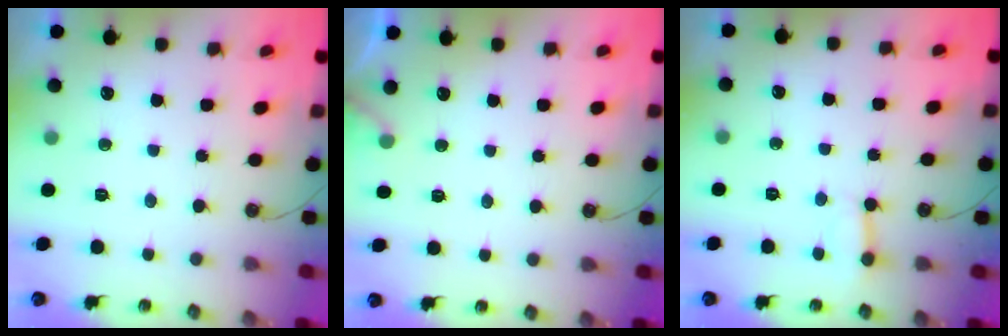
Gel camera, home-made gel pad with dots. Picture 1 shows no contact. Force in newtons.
{"total": 3.8, "press": 3.8, "slide": 0.3}
{"total": 3.0, "press": 3.0, "slide": 0.3}